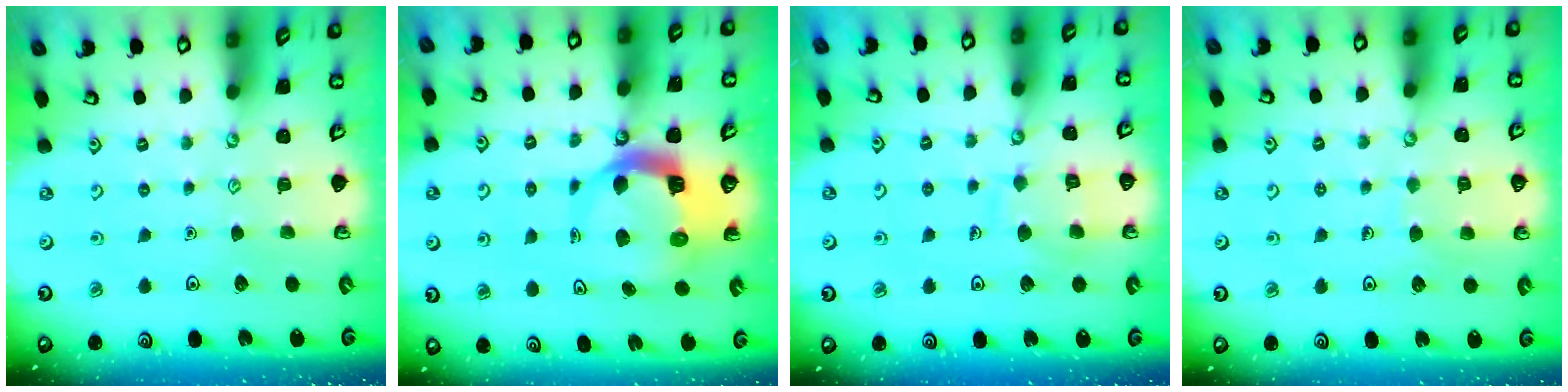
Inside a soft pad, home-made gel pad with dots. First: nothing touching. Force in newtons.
{"total": 8.0, "press": 8.0, "slide": 1.1}
{"total": 9.2, "press": 9.2, "slide": 0.7}
{"total": 4.9, "press": 4.9, "slide": 0.3}